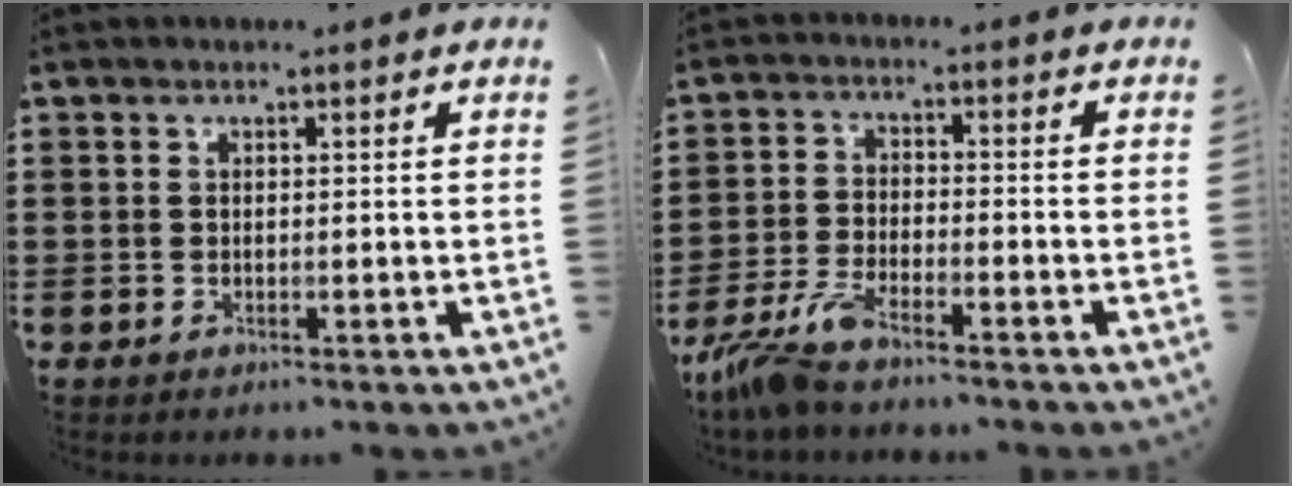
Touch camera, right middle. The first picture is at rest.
{"total": 6.2, "force": [-5.1, 0.9, 3.4], "torque": [-0.096, -0.013, -0.105]}